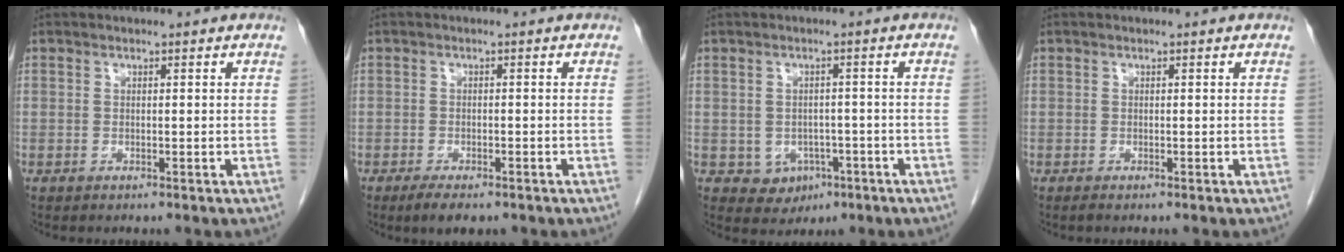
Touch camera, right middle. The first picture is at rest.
{"total": 3.5, "force": [-2.5, 1.2, 2.2], "torque": [-0.040, -0.006, -0.036]}
{"total": 4.4, "force": [-1.8, 3.7, 1.6], "torque": [-0.017, 0.005, -0.012]}
{"total": 0.0}